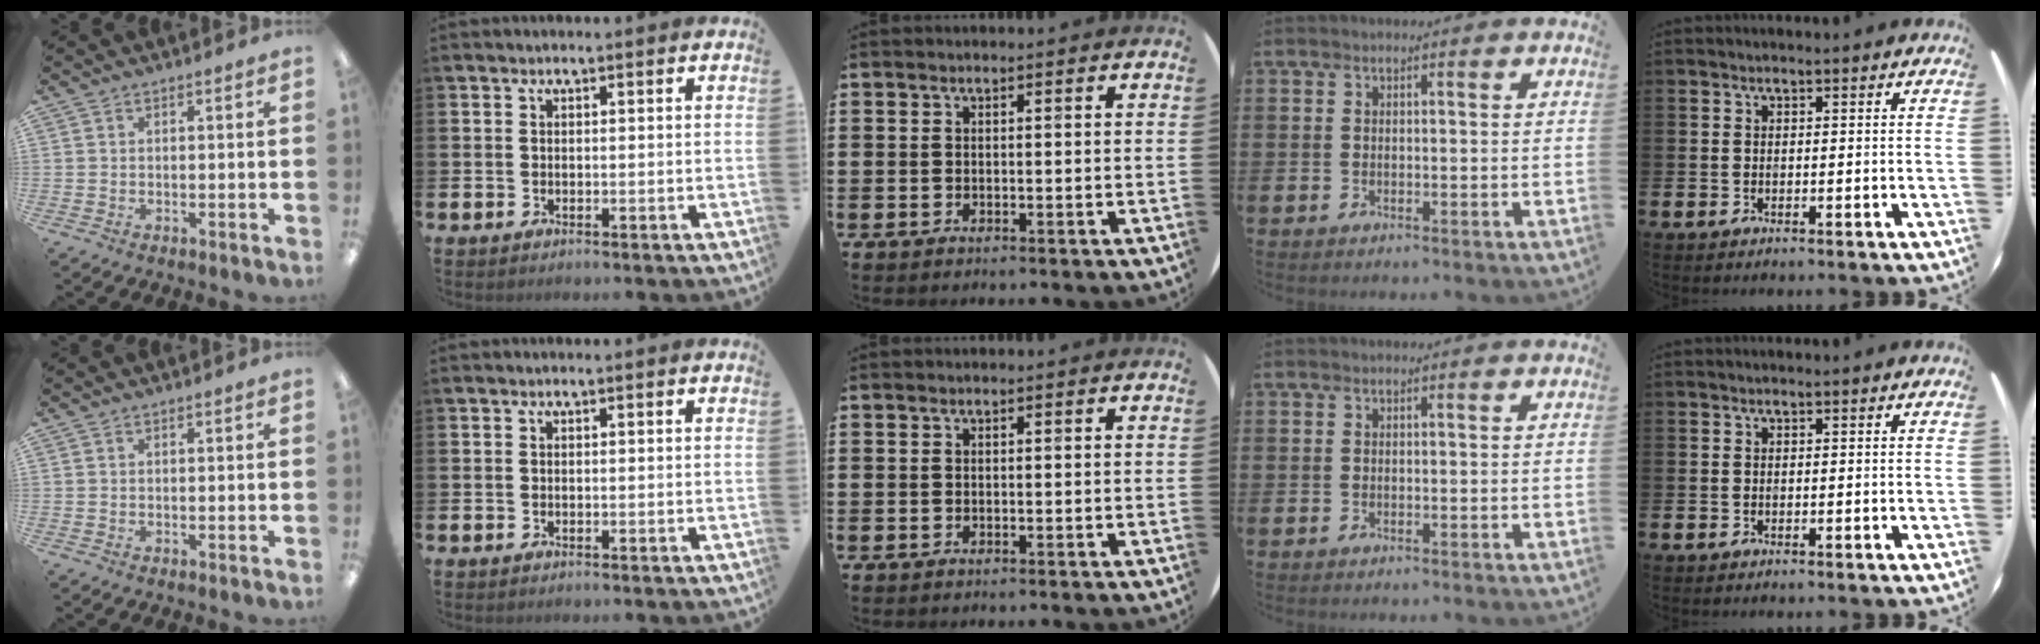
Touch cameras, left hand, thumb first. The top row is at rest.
{}